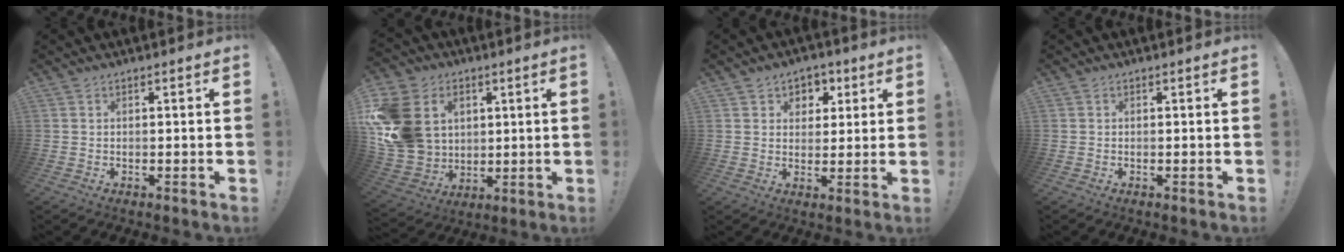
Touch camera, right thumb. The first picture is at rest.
{"total": 19.5, "force": [4.1, 16.1, 10.3], "torque": [-0.202, -0.010, 0.090]}
{"total": 5.5, "force": [1.7, 5.2, 1.0], "torque": [-0.002, -0.013, 0.032]}
{"total": 0.0}